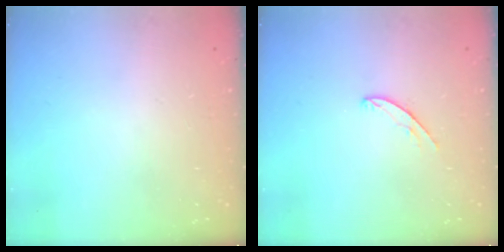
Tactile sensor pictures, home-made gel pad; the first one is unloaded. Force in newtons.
{"total": 4.2, "press": 4.2, "slide": 0.2}